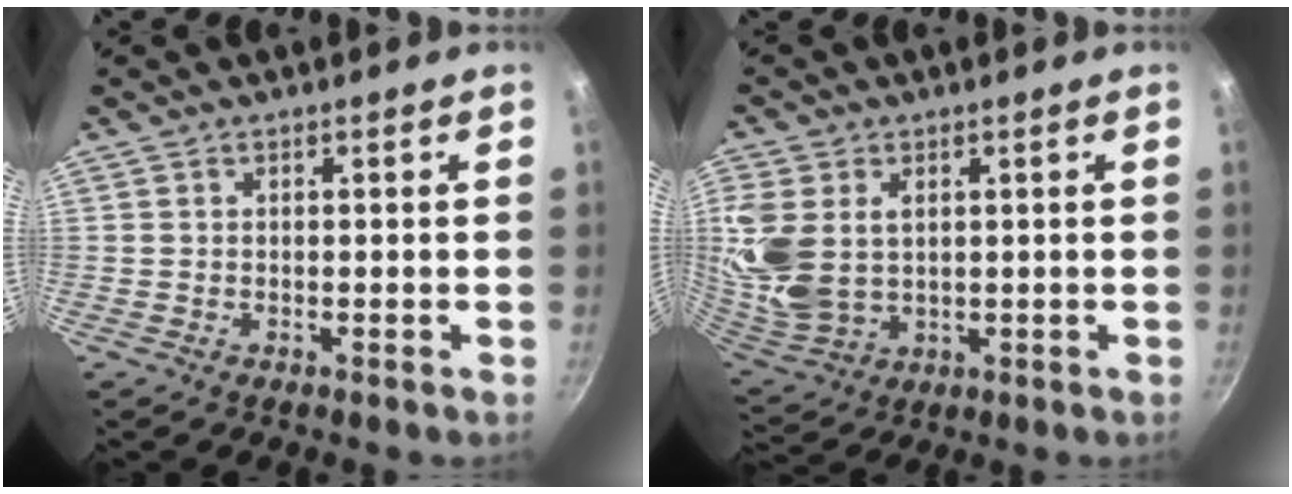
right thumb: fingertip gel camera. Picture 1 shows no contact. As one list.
[{"total": 15.1, "force": [3.1, 10.8, 10.1], "torque": [-0.228, -0.012, 0.075]}]